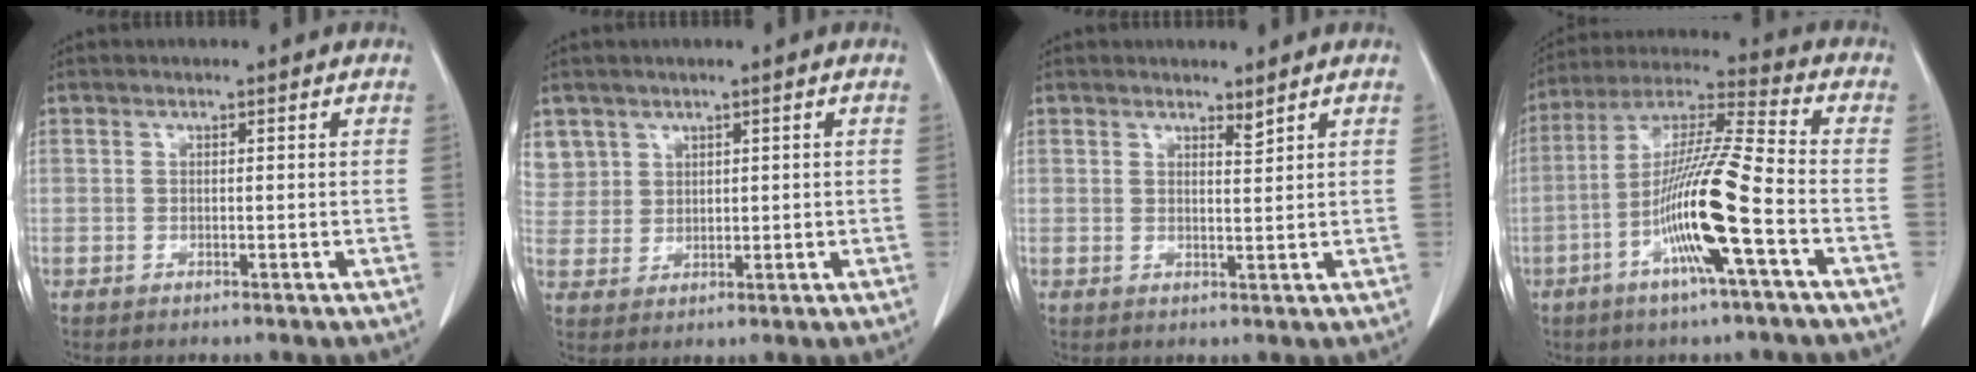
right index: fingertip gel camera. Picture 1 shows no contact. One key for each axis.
{"total": 7.6, "fx": 3.6, "fy": 6.6, "fz": 1.1, "tx": -0.037, "ty": 0.022, "tz": 0.090}
{"total": 1.7, "fx": 1.4, "fy": 0.4, "fz": 0.8, "tx": -0.018, "ty": -0.006, "tz": 0.029}
{"total": 15.8, "fx": -5.3, "fy": 0.3, "fz": 14.9, "tx": -0.291, "ty": -0.002, "tz": -0.103}